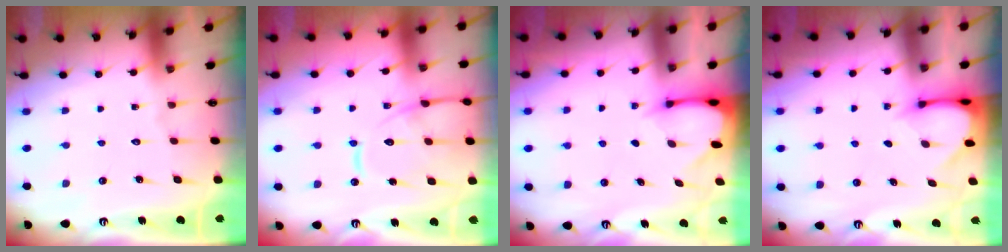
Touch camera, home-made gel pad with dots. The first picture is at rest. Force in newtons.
{"total": 14.5, "press": 14.4, "slide": 1.2}
{"total": 2.5, "press": 2.5, "slide": 0.3}
{"total": 3.3, "press": 3.3, "slide": 0.3}